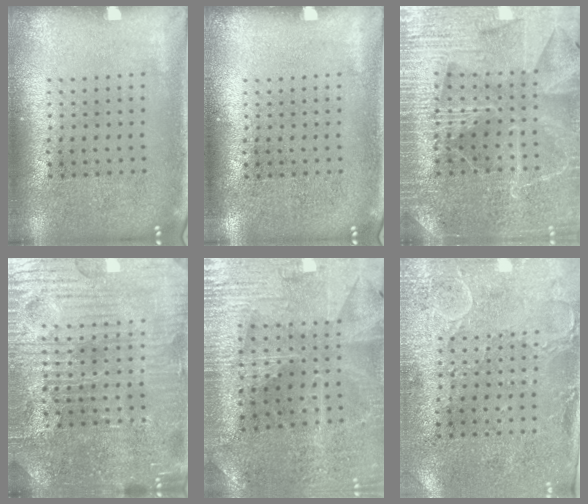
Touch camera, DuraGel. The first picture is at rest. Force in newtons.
{"total": 0.0}
{"total": 4.1, "press": 3.9, "slide": 1.3}
{"total": 5.3, "press": 5.0, "slide": 1.5}
{"total": 2.0, "press": 2.0, "slide": 0.3}
{"total": 3.0, "press": 2.3, "slide": 1.9}